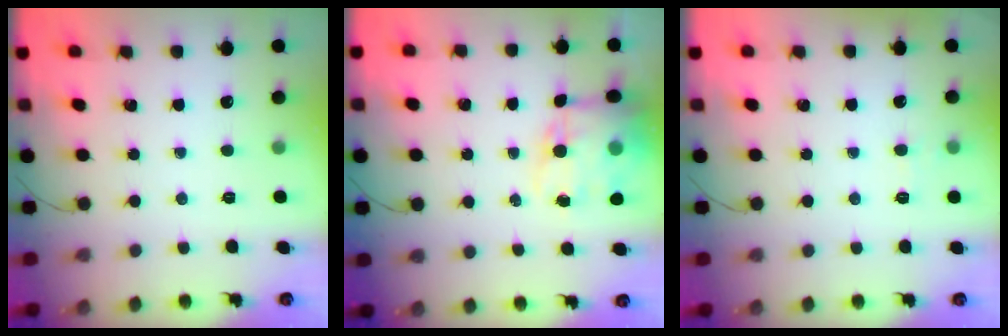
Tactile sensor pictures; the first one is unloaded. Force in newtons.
{"total": 14.9, "press": 14.5, "slide": 3.5}
{"total": 5.4, "press": 5.1, "slide": 1.8}